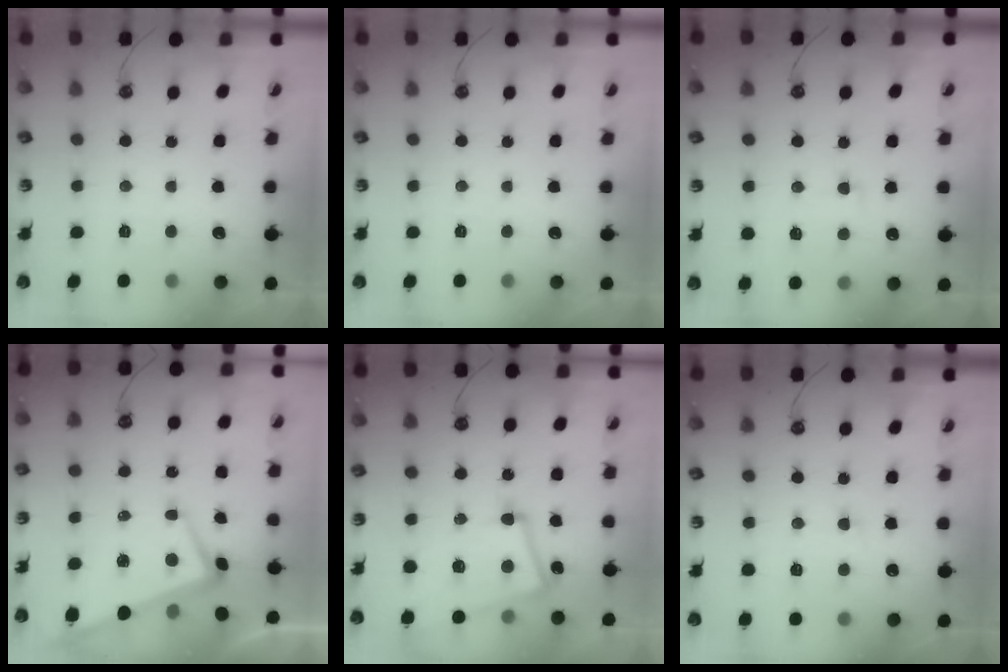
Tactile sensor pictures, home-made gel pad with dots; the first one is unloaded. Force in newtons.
{"total": 0.0}
{"total": 1.8, "press": 1.5, "slide": 1.0}
{"total": 0.9, "press": 0.5, "slide": 0.7}
{"total": 7.8, "press": 7.5, "slide": 2.0}
{"total": 2.4, "press": 2.4, "slide": 0.3}